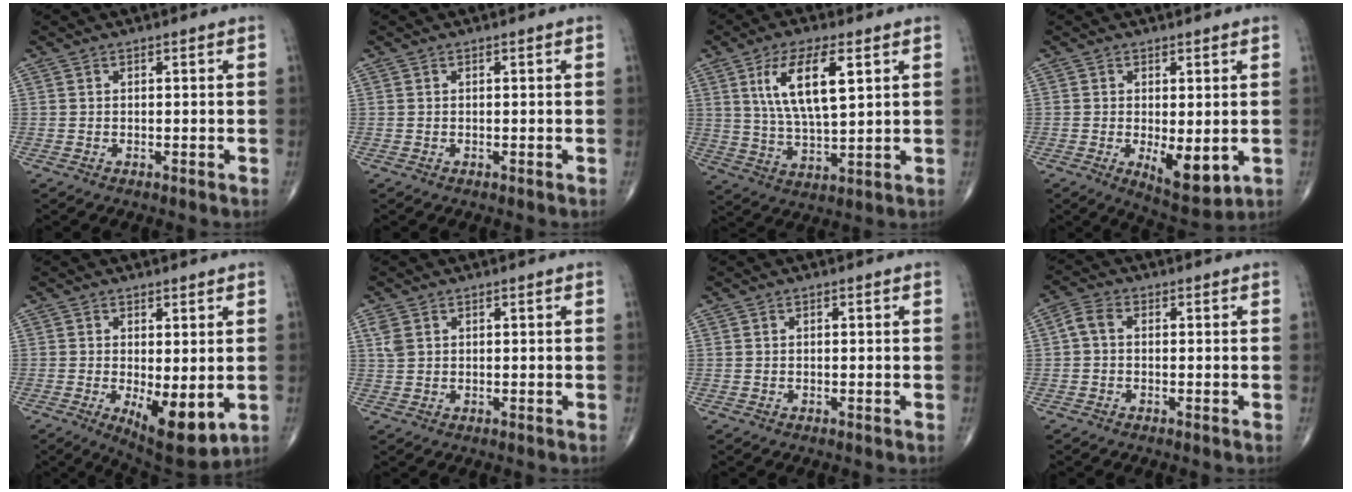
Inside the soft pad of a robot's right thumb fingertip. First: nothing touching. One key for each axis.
{"total": 0.0}
{"total": 12.3, "fx": 4.4, "fy": 4.4, "fz": 10.7, "tx": -0.197, "ty": -0.015, "tz": 0.087}
{"total": 7.6, "fx": -1.3, "fy": 3.2, "fz": 6.8, "tx": -0.093, "ty": -0.022, "tz": -0.011}
{"total": 9.7, "fx": -1.9, "fy": 3.9, "fz": 8.7, "tx": -0.125, "ty": -0.026, "tz": -0.018}
{"total": 2.4, "fx": 1.0, "fy": 1.6, "fz": 1.5, "tx": -0.039, "ty": 0.005, "tz": 0.026}
{"total": 0.0}
{"total": 3.1, "fx": 0.0, "fy": 2.1, "fz": 2.4, "tx": -0.045, "ty": 0.009, "tz": -0.009}